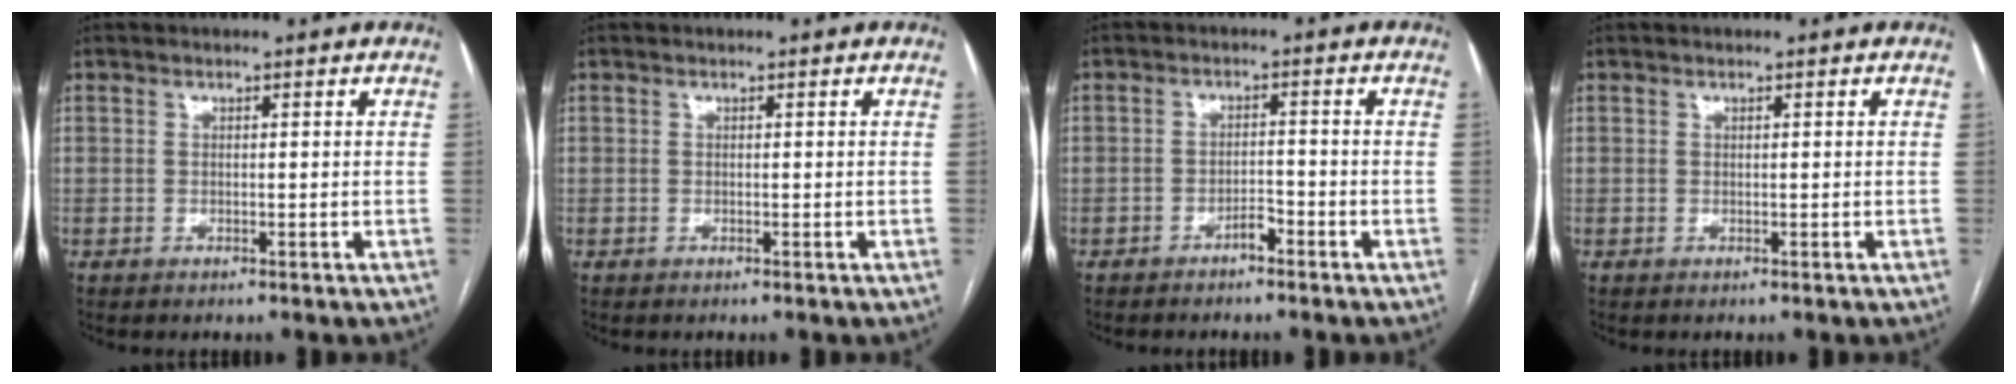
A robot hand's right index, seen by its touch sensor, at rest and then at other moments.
{"total": 0.0}
{"total": 2.4, "force": [-1.9, 0.8, 1.3], "torque": [-0.019, 0.004, -0.033]}
{"total": 0.0}